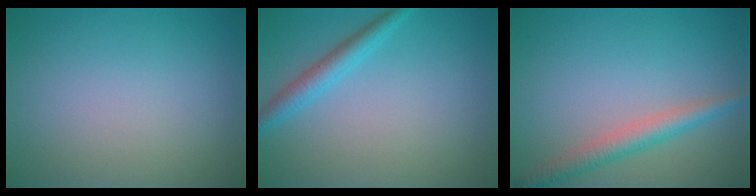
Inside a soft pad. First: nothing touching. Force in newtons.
{"total": 2.6, "press": 2.5, "slide": 0.1}
{"total": 2.9, "press": 2.9, "slide": 0.1}